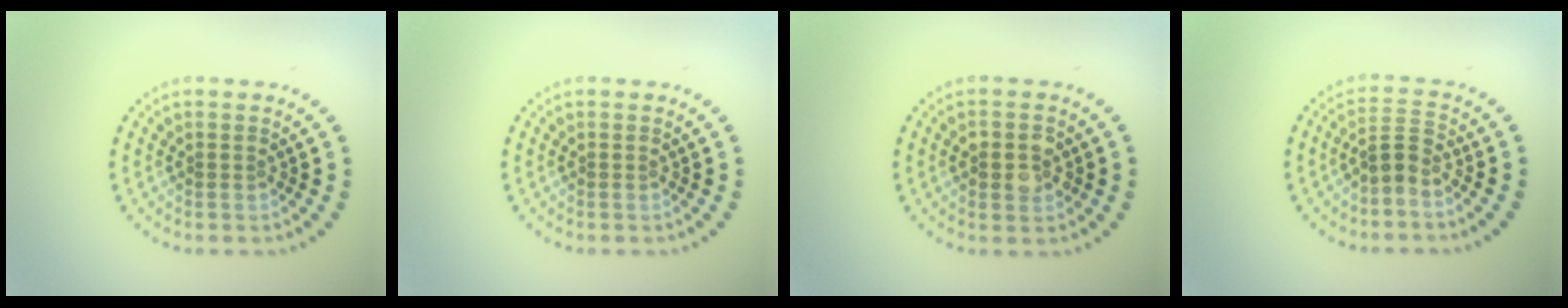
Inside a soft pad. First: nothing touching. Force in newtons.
{"total": 0.0}
{"total": 2.8, "press": 2.8, "slide": 0.1}
{"total": 2.4, "press": 1.7, "slide": 1.6}